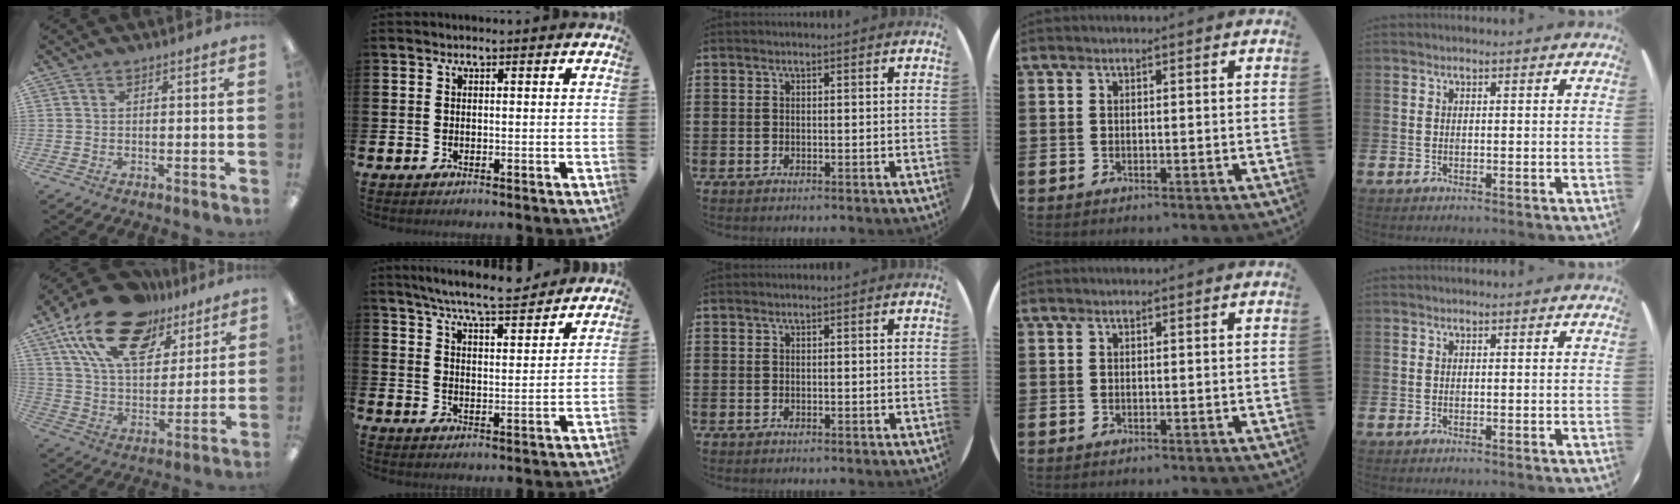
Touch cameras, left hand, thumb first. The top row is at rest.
{"thumb": {"total": 21.7, "force": [13.7, 11.2, 12.4], "torque": [-0.228, -0.063, 0.247]}, "index": {"total": 7.1, "force": [6.7, 0.1, 2.2], "torque": [-0.062, -0.039, 0.117]}}